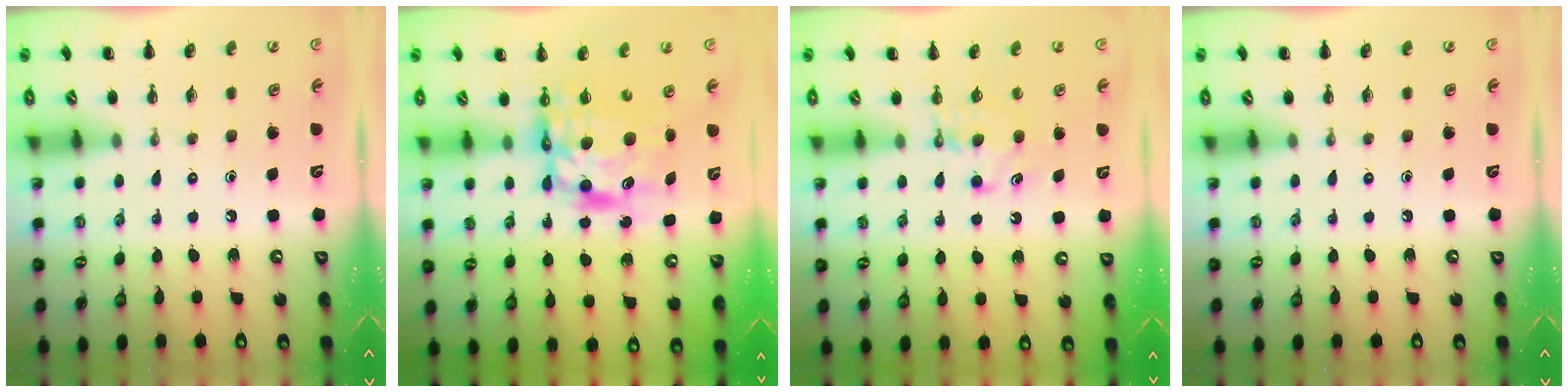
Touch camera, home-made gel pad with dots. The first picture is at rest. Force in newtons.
{"total": 9.1, "press": 8.7, "slide": 2.5}
{"total": 5.5, "press": 5.3, "slide": 1.2}
{"total": 0.0}